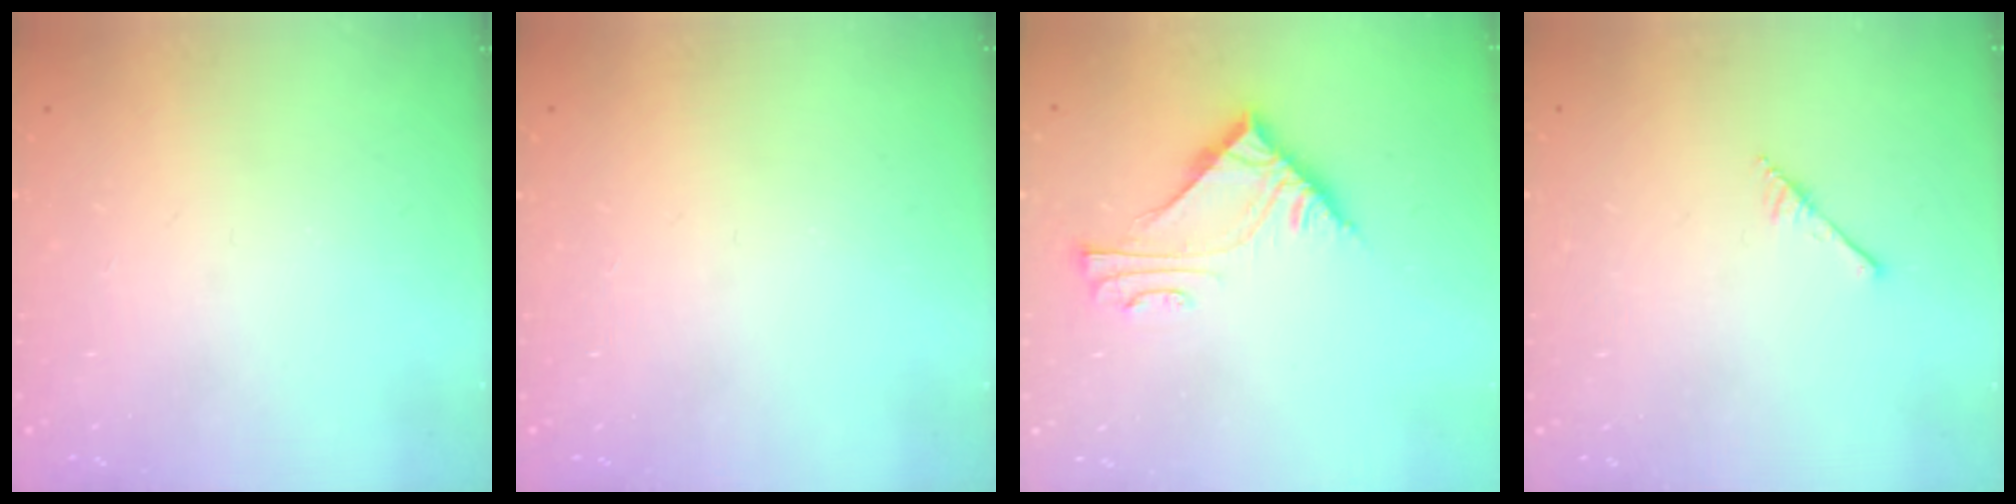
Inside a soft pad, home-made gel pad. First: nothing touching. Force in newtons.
{"total": 0.0}
{"total": 7.7, "press": 7.7, "slide": 0.3}
{"total": 2.9, "press": 2.9, "slide": 0.2}